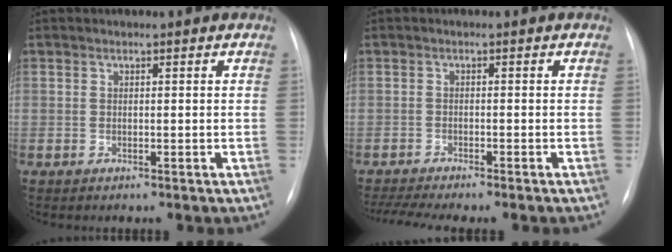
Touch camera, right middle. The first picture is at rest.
{"total": 7.6, "force": [-6.6, -0.1, 3.8], "torque": [-0.054, -0.007, -0.101]}